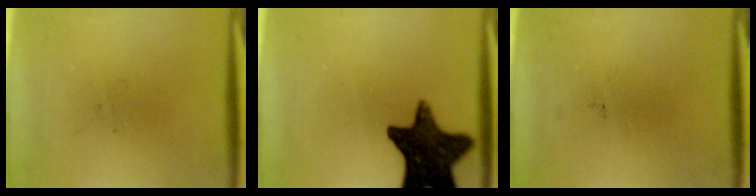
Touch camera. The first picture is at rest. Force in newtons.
{"total": 15.8}
{"total": 0.0}